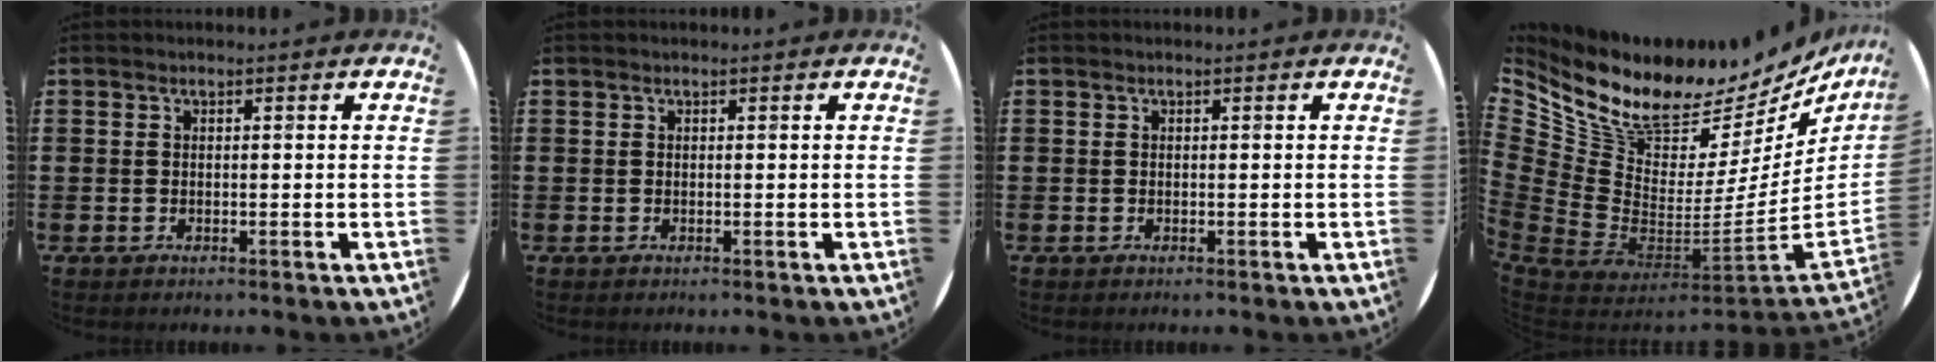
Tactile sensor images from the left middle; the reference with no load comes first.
{"total": 0.0}
{"total": 0.0}
{"total": 10.8, "force": [9.1, 4.7, 3.4], "torque": [-0.126, -0.095, 0.161]}